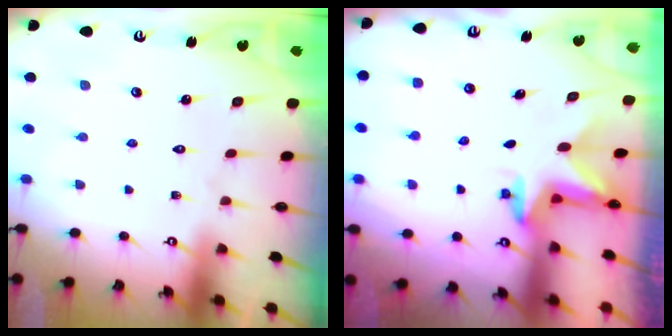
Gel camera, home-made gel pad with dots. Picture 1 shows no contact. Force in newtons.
{"total": 2.4, "press": 2.3, "slide": 0.4}